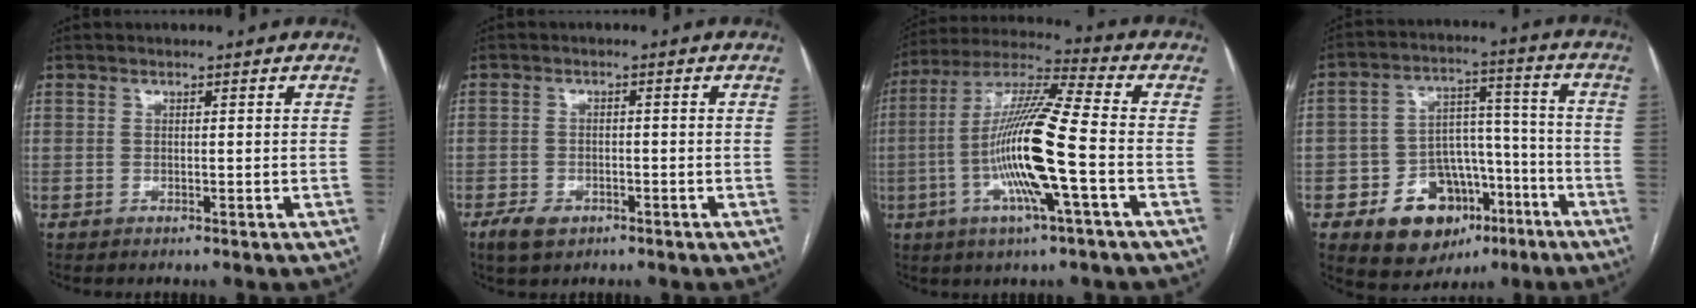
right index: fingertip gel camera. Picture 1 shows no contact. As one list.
[{"total": 3.9, "force": [-2.5, 2.4, 2.0], "torque": [-0.038, -0.001, -0.035]}, {"total": 16.1, "force": [-3.6, 0.2, 15.7], "torque": [-0.310, -0.004, -0.076]}, {"total": 14.1, "force": [-7.0, 9.8, 7.3], "torque": [-0.097, 0.040, -0.094]}]